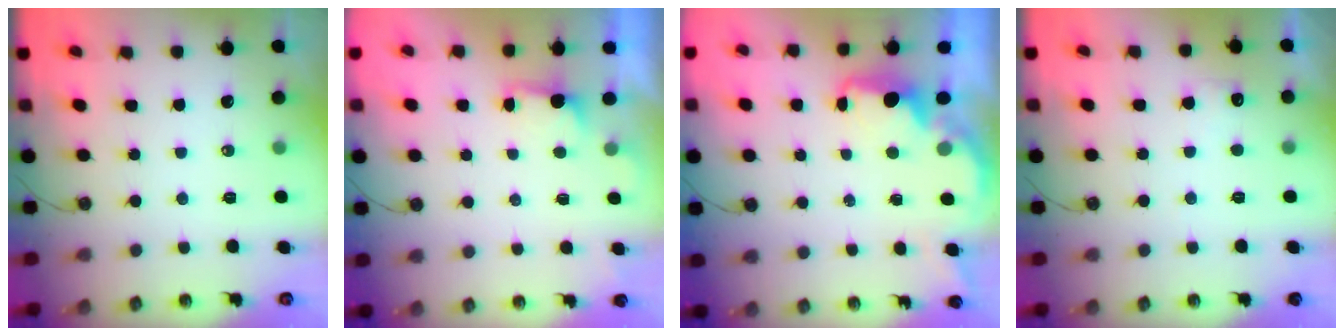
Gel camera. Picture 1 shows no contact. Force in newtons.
{"total": 2.0, "press": 1.8, "slide": 0.9}
{"total": 2.2, "press": 2.0, "slide": 0.9}
{"total": 5.6, "press": 5.5, "slide": 1.3}